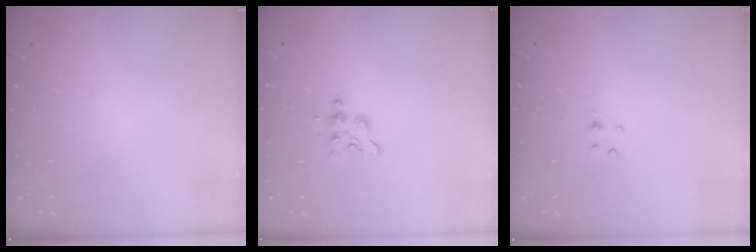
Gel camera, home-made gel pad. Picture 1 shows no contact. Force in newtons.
{"total": 4.4, "press": 4.4, "slide": 0.5}
{"total": 2.5, "press": 2.5, "slide": 0.3}